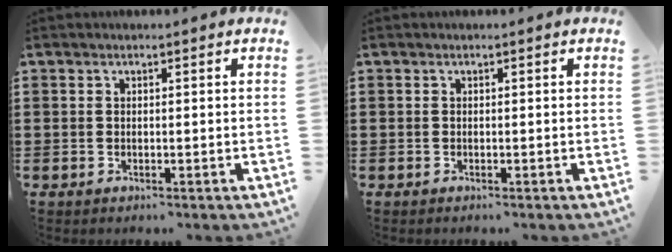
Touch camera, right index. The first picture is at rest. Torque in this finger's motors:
{"motor_torque": [-0.12, 0.13, 0.00, 0.00]}